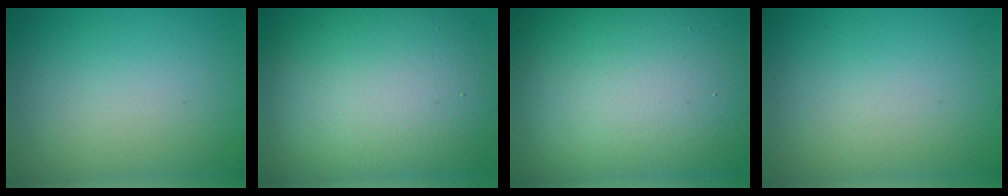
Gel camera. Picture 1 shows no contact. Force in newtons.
{"total": 15.2, "press": 15.2, "slide": 1.1}
{"total": 20.6, "press": 20.5, "slide": 1.3}
{"total": 0.0}